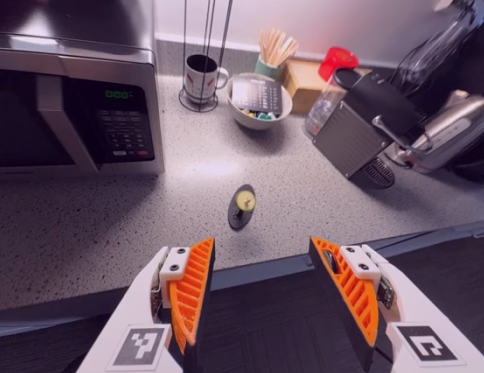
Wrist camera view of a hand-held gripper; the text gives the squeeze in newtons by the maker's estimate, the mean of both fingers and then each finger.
{"total": 0.0}